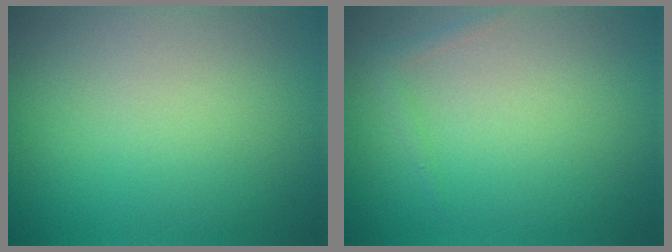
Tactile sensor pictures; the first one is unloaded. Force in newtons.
{"total": 0.7, "press": 0.7, "slide": 0.1}